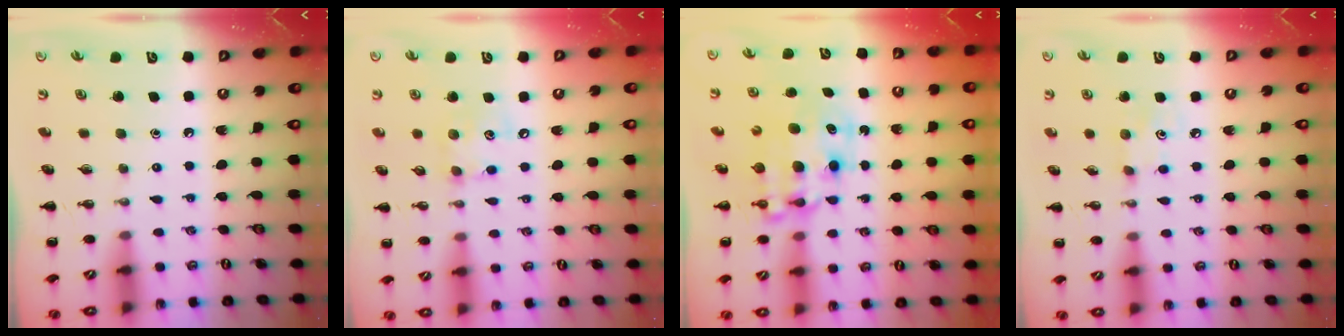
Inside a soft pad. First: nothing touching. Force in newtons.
{"total": 6.8, "press": 6.8, "slide": 0.6}
{"total": 9.5, "press": 9.2, "slide": 2.4}
{"total": 4.1, "press": 4.0, "slide": 0.9}